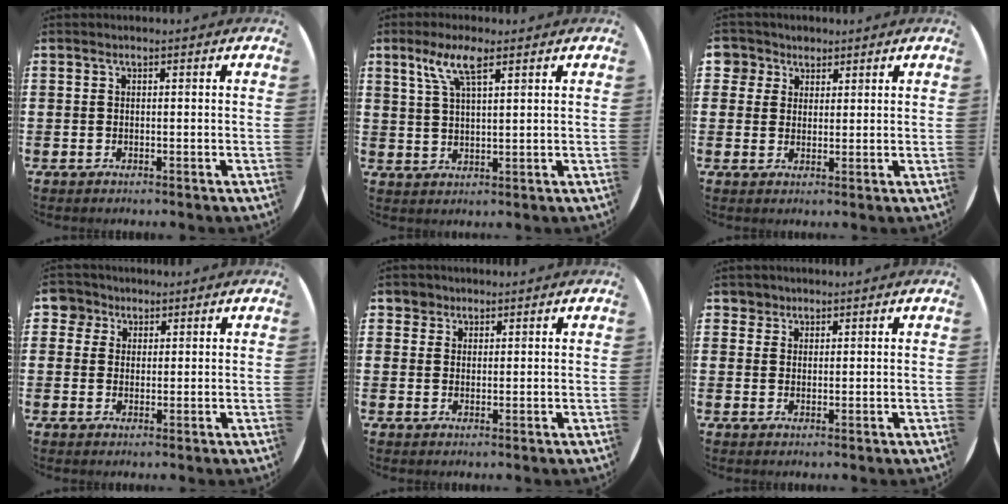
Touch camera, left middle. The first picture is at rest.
{"total": 5.7, "force": [3.6, 1.5, 4.2], "torque": [-0.094, 0.009, 0.062]}
{"total": 3.4, "force": [2.3, 2.4, 0.0], "torque": [-0.004, 0.006, 0.043]}
{"total": 3.6, "force": [2.4, 2.7, 0.3], "torque": [-0.005, 0.005, 0.043]}
{"total": 2.5, "force": [2.0, 1.6, -0.1], "torque": [0.002, 0.004, 0.037]}
{"total": 2.3, "force": [1.8, 1.4, -0.1], "torque": [0.002, 0.002, 0.034]}